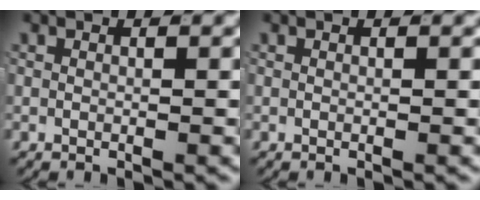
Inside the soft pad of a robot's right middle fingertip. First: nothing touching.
{"total": 0.0}